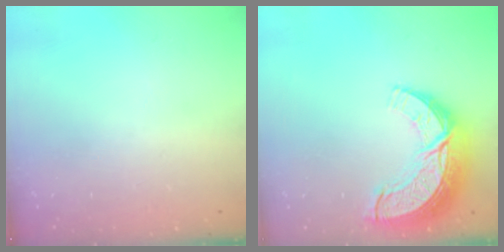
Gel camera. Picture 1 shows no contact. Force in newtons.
{"total": 15.1, "press": 15.1, "slide": 1.3}